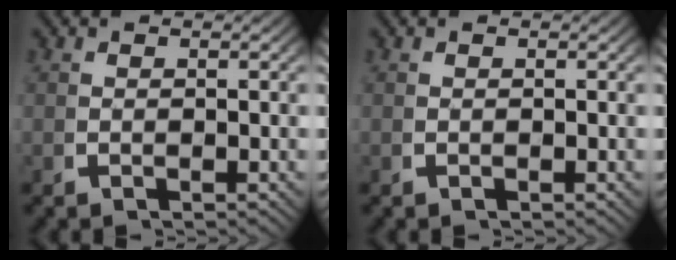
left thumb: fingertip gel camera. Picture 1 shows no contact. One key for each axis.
{"total": 0.0}